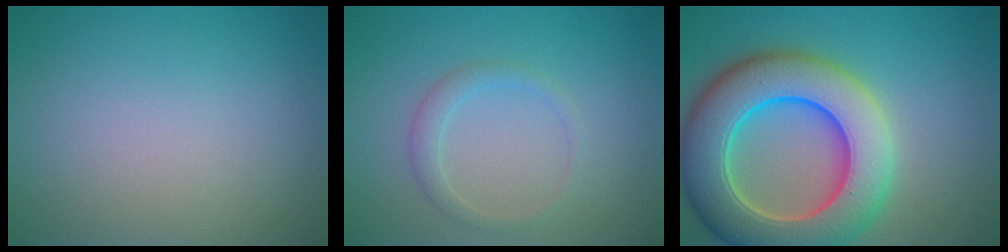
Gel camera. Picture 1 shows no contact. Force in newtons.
{"total": 1.6, "press": 1.6, "slide": 0.0}
{"total": 11.7, "press": 11.7, "slide": 0.5}